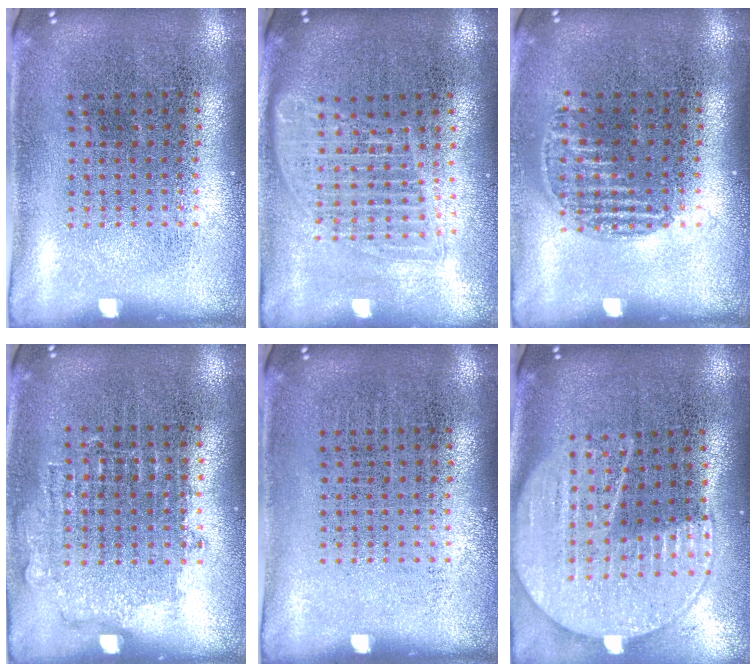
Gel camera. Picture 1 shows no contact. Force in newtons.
{"total": 1.6, "press": 1.4, "slide": 0.8}
{"total": 0.9, "press": 0.8, "slide": 0.5}
{"total": 0.8, "press": 0.8, "slide": 0.3}
{"total": 0.0}
{"total": 2.1, "press": 1.9, "slide": 0.9}